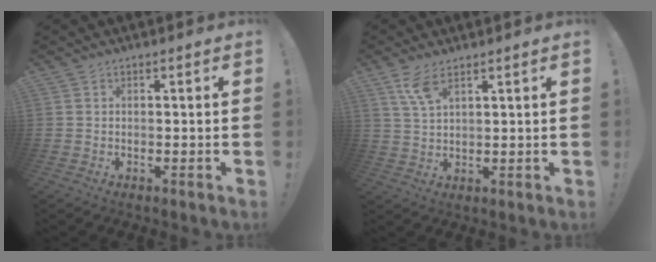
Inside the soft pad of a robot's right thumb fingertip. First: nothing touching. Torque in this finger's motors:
{"motor_torque": [0.01, 0.01, 0.39, 0.37, 0.00]}